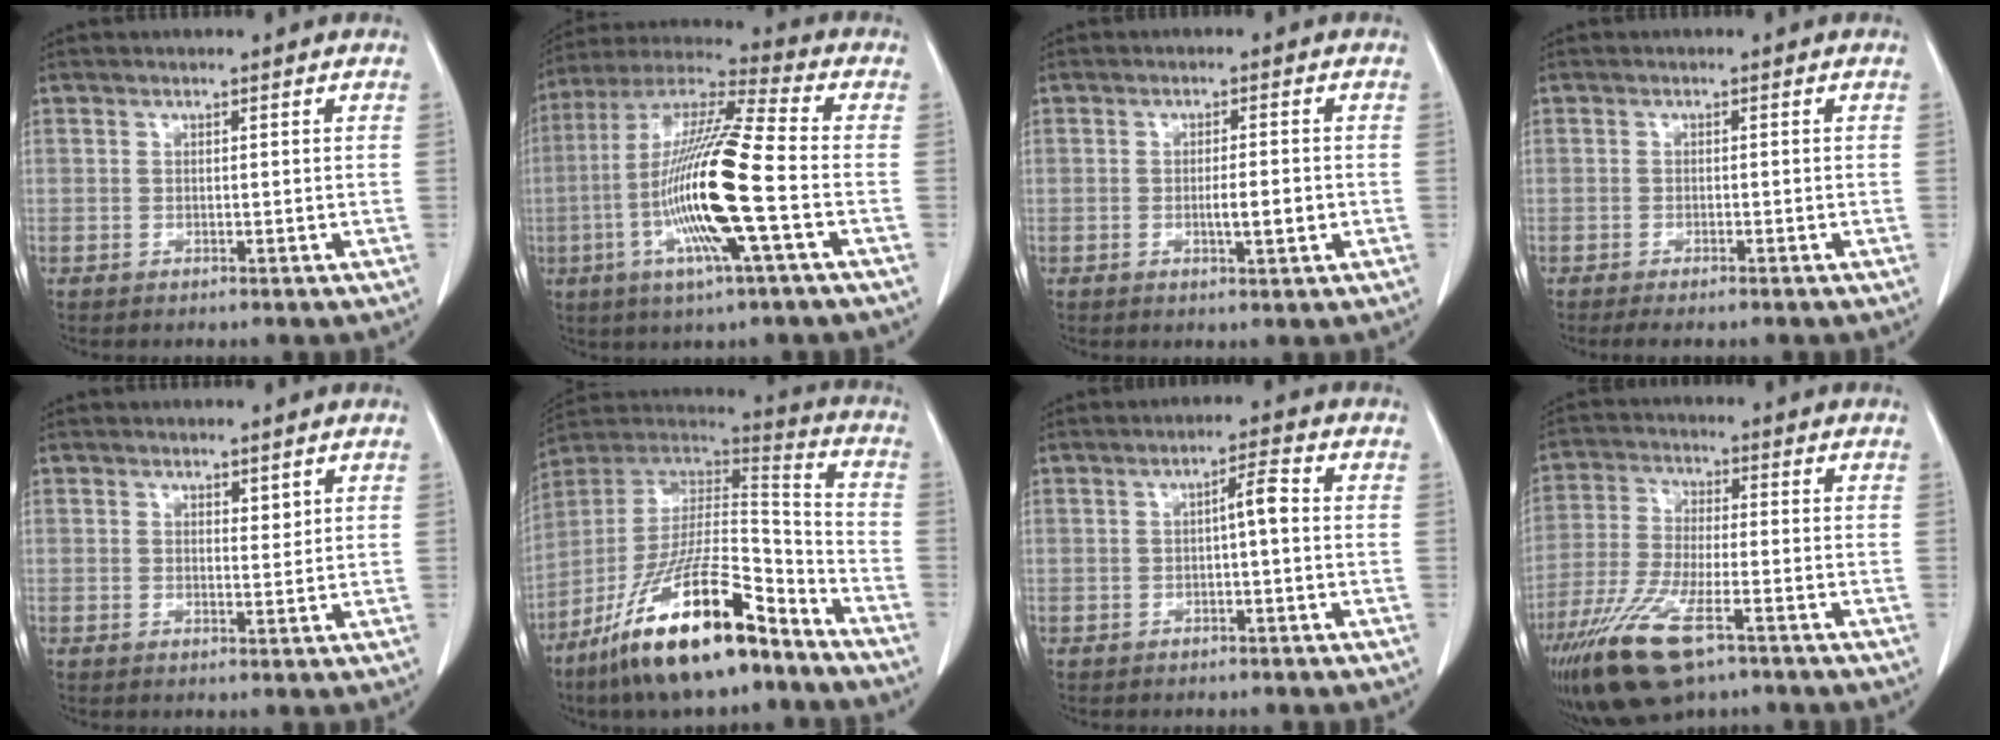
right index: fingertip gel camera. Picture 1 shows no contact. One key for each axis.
{"total": 17.9, "fx": -4.2, "fy": 0.6, "fz": 17.4, "tx": -0.350, "ty": -0.009, "tz": -0.087}
{"total": 3.5, "fx": -0.7, "fy": 0.5, "fz": 3.4, "tx": -0.058, "ty": -0.002, "tz": -0.007}
{"total": 3.1, "fx": -2.5, "fy": 0.4, "fz": 1.8, "tx": -0.022, "ty": -0.006, "tz": -0.032}
{"total": 1.3, "fx": 0.9, "fy": 0.5, "fz": 0.7, "tx": -0.007, "ty": -0.008, "tz": 0.013}
{"total": 22.2, "fx": -15.0, "fy": 4.8, "fz": 15.7, "tx": -0.278, "ty": -0.007, "tz": -0.265}
{"total": 3.0, "fx": -0.1, "fy": 0.4, "fz": 3.0, "tx": -0.046, "ty": 0.006, "tz": -0.003}
{"total": 13.4, "fx": -8.0, "fy": 3.3, "fz": 10.2, "tx": -0.208, "ty": -0.029, "tz": -0.143}